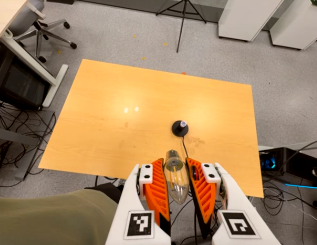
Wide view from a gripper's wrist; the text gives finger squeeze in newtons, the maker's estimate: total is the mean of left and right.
{"total": 19.3, "left": 20.6, "right": 18.0}